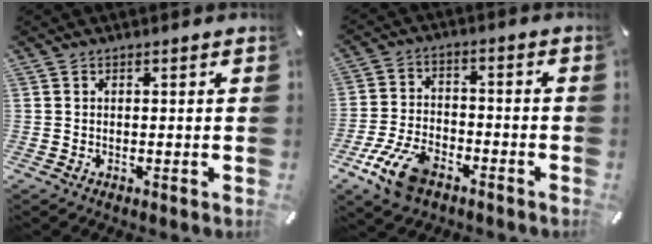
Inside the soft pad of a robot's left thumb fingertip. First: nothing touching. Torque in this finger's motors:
{"motor_torque": [0.87, 2.17, 0.73, 0.65, 0.32]}